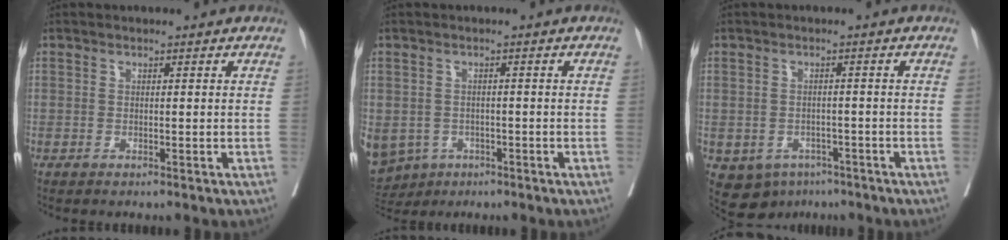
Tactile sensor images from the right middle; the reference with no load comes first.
{"total": 13.2, "force": [-6.2, 10.7, 4.4], "torque": [-0.144, -0.007, -0.079]}
{"total": 7.7, "force": [-4.3, 5.9, 2.5], "torque": [-0.048, 0.006, -0.055]}